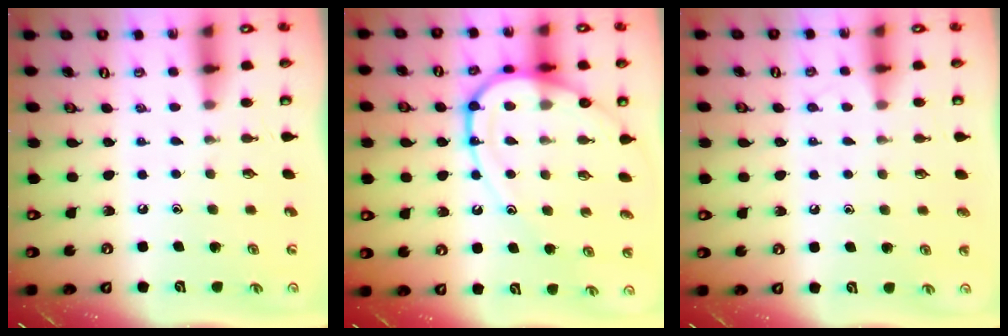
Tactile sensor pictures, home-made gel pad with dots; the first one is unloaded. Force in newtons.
{"total": 14.6, "press": 14.6, "slide": 1.4}
{"total": 6.1, "press": 6.1, "slide": 0.6}